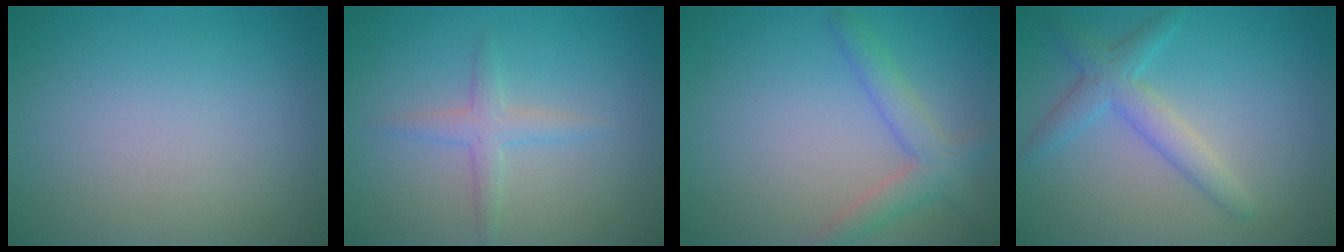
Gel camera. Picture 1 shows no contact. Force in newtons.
{"total": 1.7, "press": 1.7, "slide": 0.1}
{"total": 3.1, "press": 3.1, "slide": 0.1}
{"total": 3.1, "press": 3.1, "slide": 0.1}